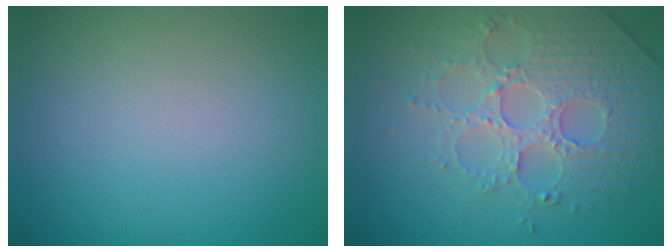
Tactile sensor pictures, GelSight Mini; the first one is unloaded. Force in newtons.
{"total": 4.4, "press": 4.3, "slide": 1.1}